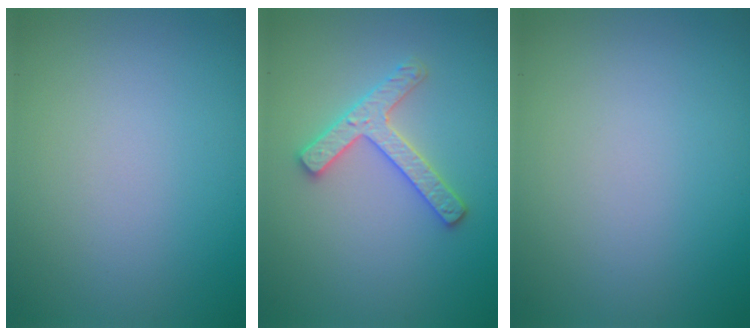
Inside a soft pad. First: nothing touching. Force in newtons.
{"total": 2.9, "press": 2.8, "slide": 0.6}
{"total": 0.0}